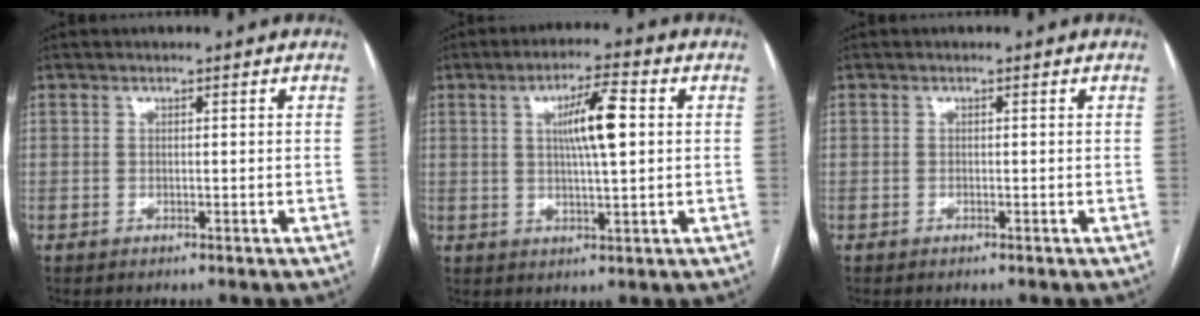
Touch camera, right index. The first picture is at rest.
{"total": 7.6, "force": [1.5, 0.9, 7.4], "torque": [-0.129, 0.009, 0.026]}
{"total": 0.0}